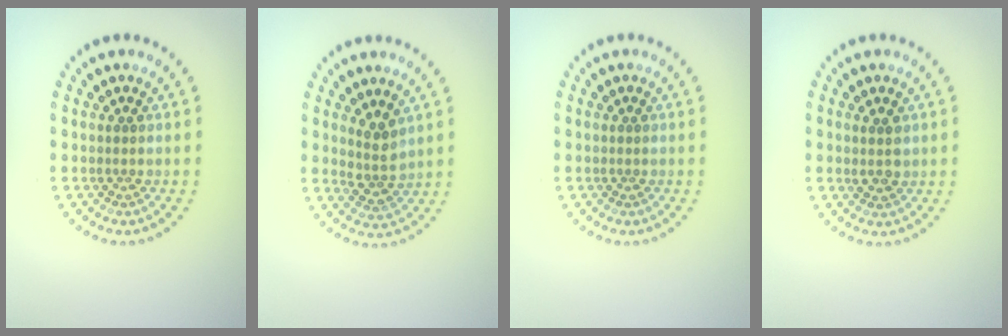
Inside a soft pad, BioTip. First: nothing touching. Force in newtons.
{"total": 2.2, "press": 1.8, "slide": 1.3}
{"total": 0.0}
{"total": 1.7, "press": 1.6, "slide": 0.6}